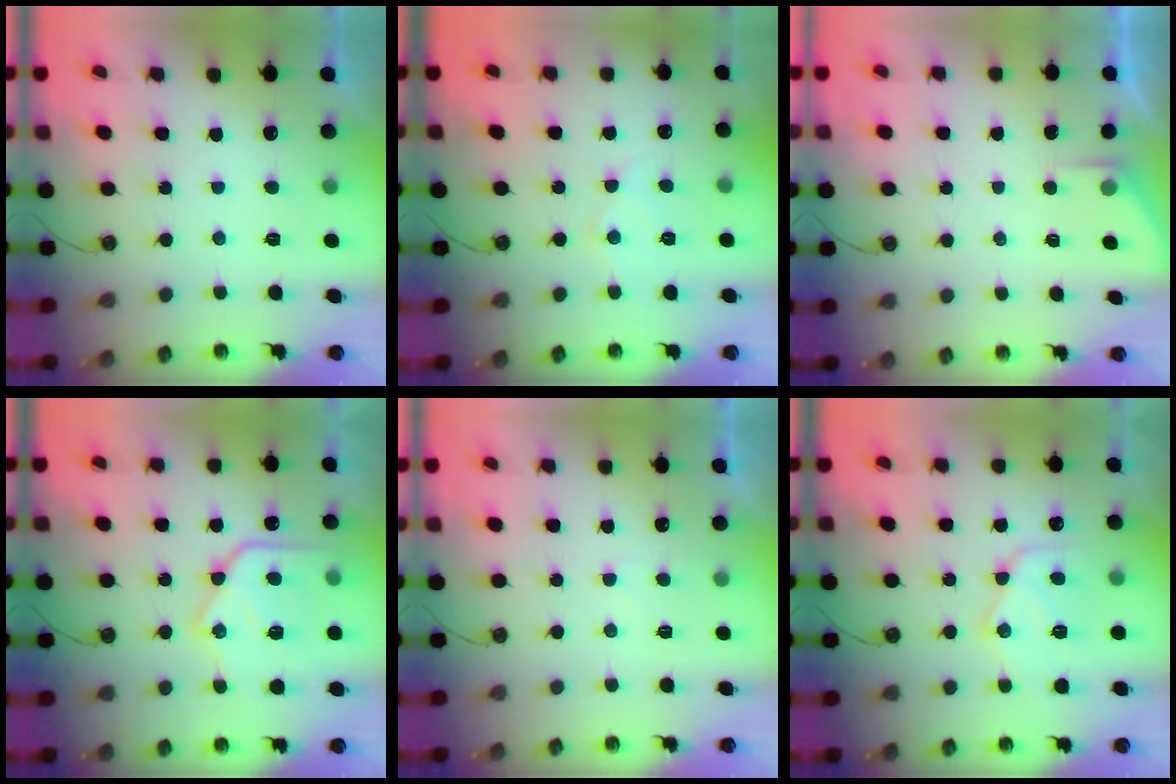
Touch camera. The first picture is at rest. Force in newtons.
{"total": 7.3, "press": 7.3, "slide": 0.6}
{"total": 1.4, "press": 1.3, "slide": 0.2}
{"total": 20.0, "press": 19.9, "slide": 1.7}
{"total": 3.9, "press": 3.9, "slide": 0.5}
{"total": 12.5, "press": 12.4, "slide": 1.2}